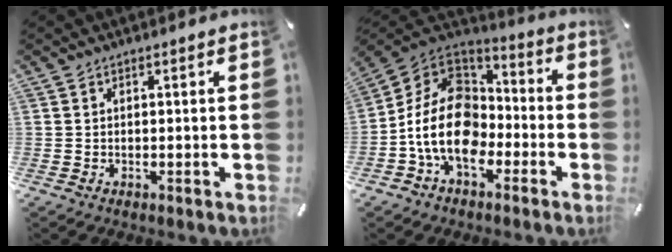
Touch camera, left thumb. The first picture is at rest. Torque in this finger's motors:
{"motor_torque": [-0.06, 1.81, 1.02, -0.40, 0.65]}